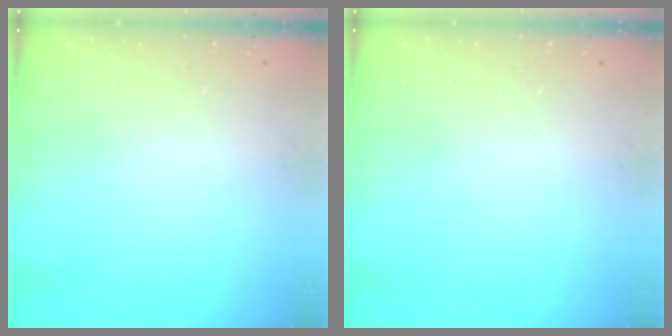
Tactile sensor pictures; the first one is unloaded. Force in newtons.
{"total": 0.0}